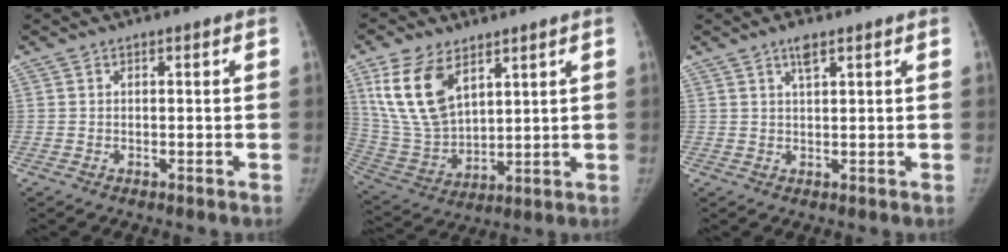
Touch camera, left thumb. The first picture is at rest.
{"total": 15.2, "force": [7.5, 8.6, 10.0], "torque": [-0.181, -0.029, 0.163]}
{"total": 2.6, "force": [1.7, 0.8, 1.8], "torque": [-0.030, -0.006, 0.031]}